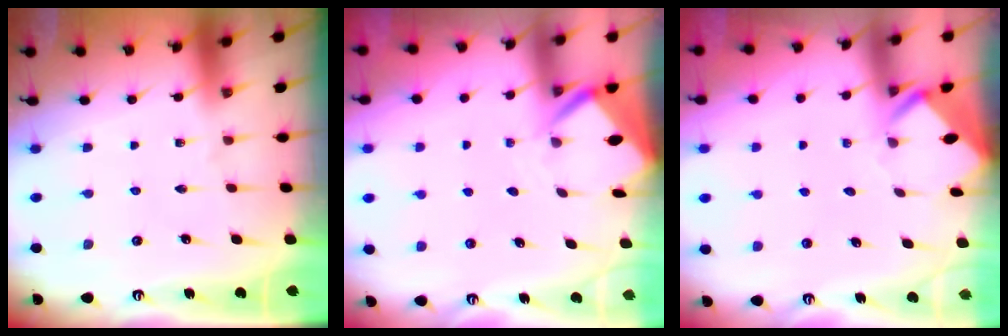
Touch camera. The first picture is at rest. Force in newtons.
{"total": 3.3, "press": 3.3, "slide": 0.3}
{"total": 3.4, "press": 3.4, "slide": 0.2}